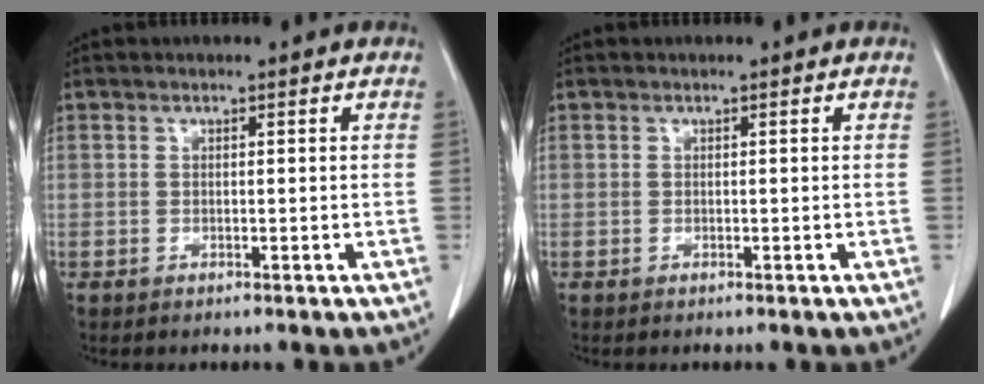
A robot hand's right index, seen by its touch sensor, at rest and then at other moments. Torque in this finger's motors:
{"motor_torque": [0.00, 0.00, 0.00, 0.00]}